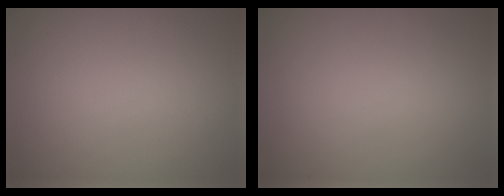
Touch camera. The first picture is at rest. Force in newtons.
{"total": 0.0}